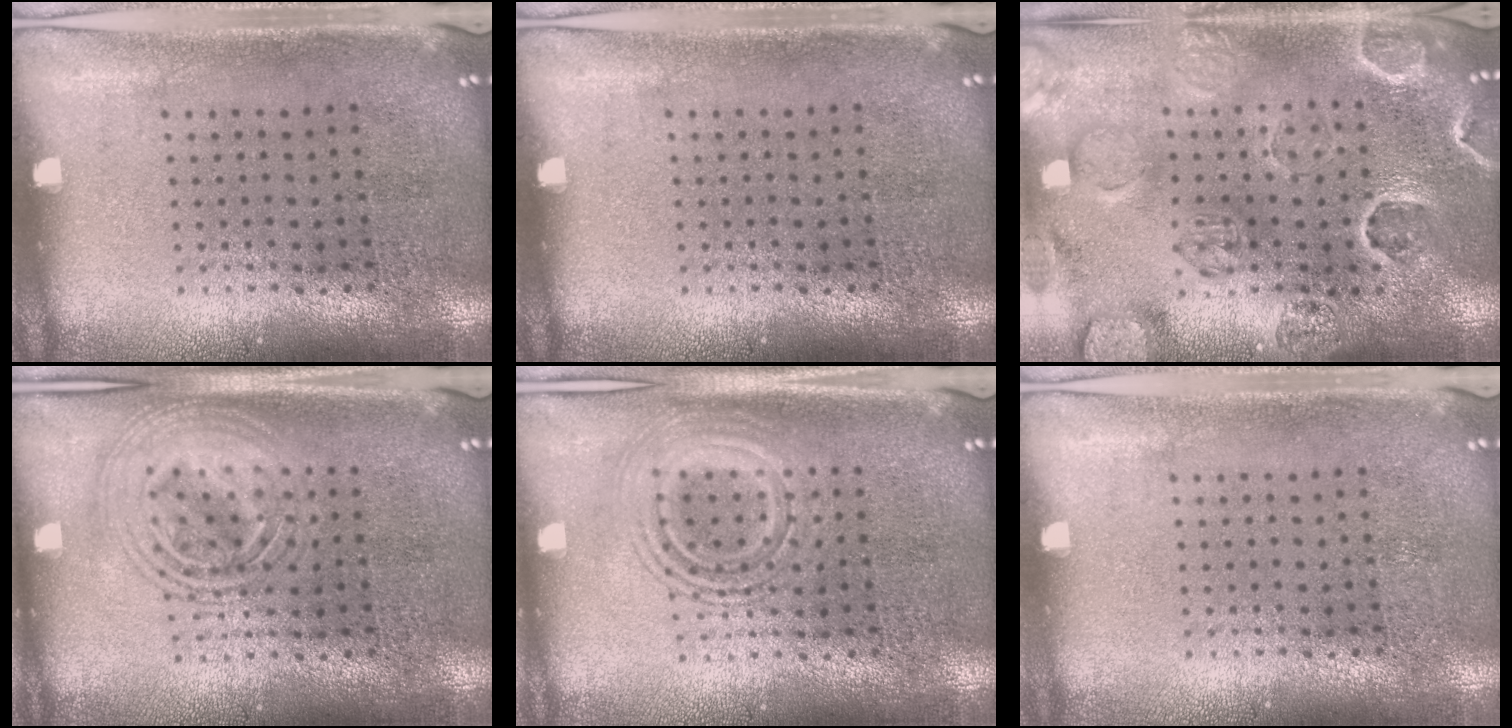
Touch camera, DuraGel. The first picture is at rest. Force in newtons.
{"total": 0.0}
{"total": 2.7, "press": 2.6, "slide": 0.8}
{"total": 2.6, "press": 2.6, "slide": 0.3}
{"total": 2.1, "press": 2.1, "slide": 0.3}
{"total": 0.0}